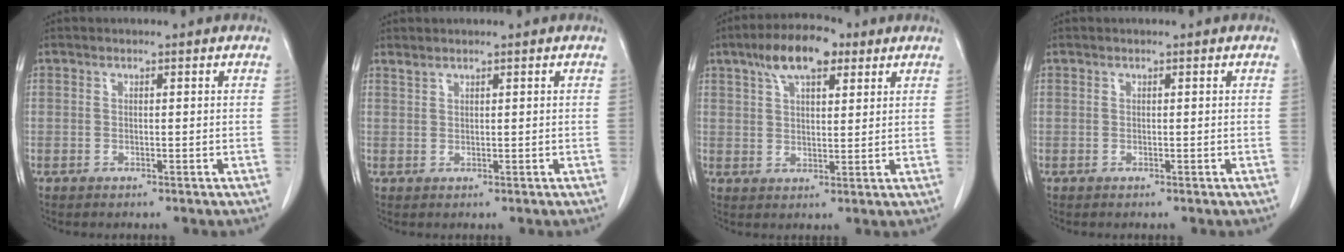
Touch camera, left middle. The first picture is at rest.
{"total": 0.8, "force": [0.8, 0.0, 0.1], "torque": [-0.007, 0.003, 0.020]}
{"total": 7.8, "force": [4.7, 2.9, 5.6], "torque": [-0.102, 0.018, 0.081]}
{"total": 0.0}